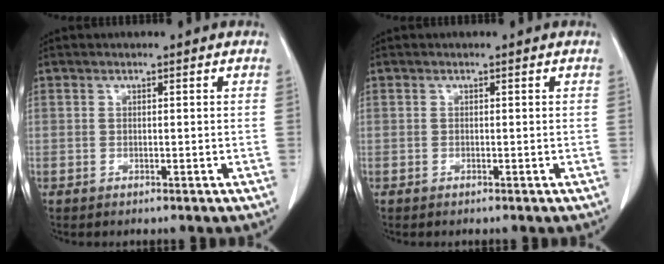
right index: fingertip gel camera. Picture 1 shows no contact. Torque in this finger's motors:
{"motor_torque": [0.07, -0.03, 0.05, 0.01]}